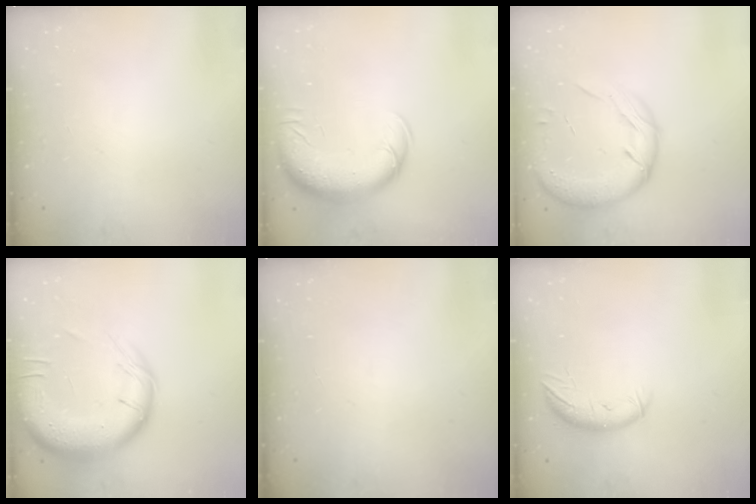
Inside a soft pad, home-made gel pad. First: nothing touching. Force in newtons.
{"total": 12.2, "press": 11.8, "slide": 3.2}
{"total": 17.6, "press": 17.1, "slide": 4.2}
{"total": 21.5, "press": 20.8, "slide": 5.3}
{"total": 0.0}
{"total": 7.6, "press": 7.5, "slide": 1.3}